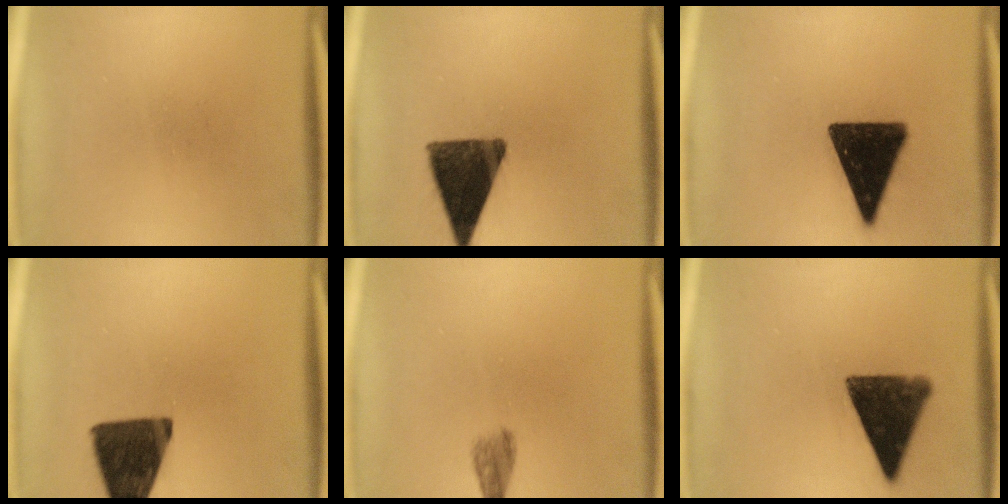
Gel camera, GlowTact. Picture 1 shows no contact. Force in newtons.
{"total": 13.0}
{"total": 16.0}
{"total": 14.3}
{"total": 2.4}
{"total": 12.8}